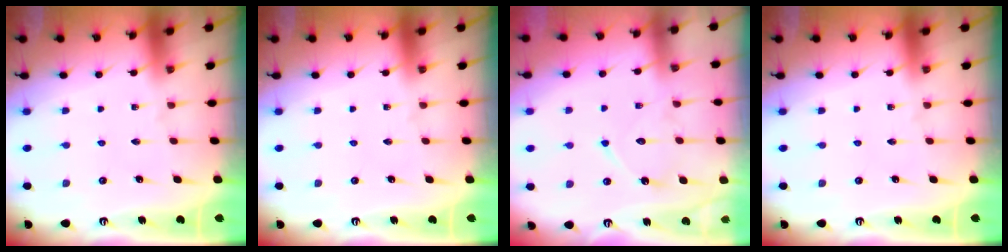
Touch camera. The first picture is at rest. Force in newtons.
{"total": 0.0}
{"total": 10.2, "press": 10.2, "slide": 0.6}
{"total": 0.0}